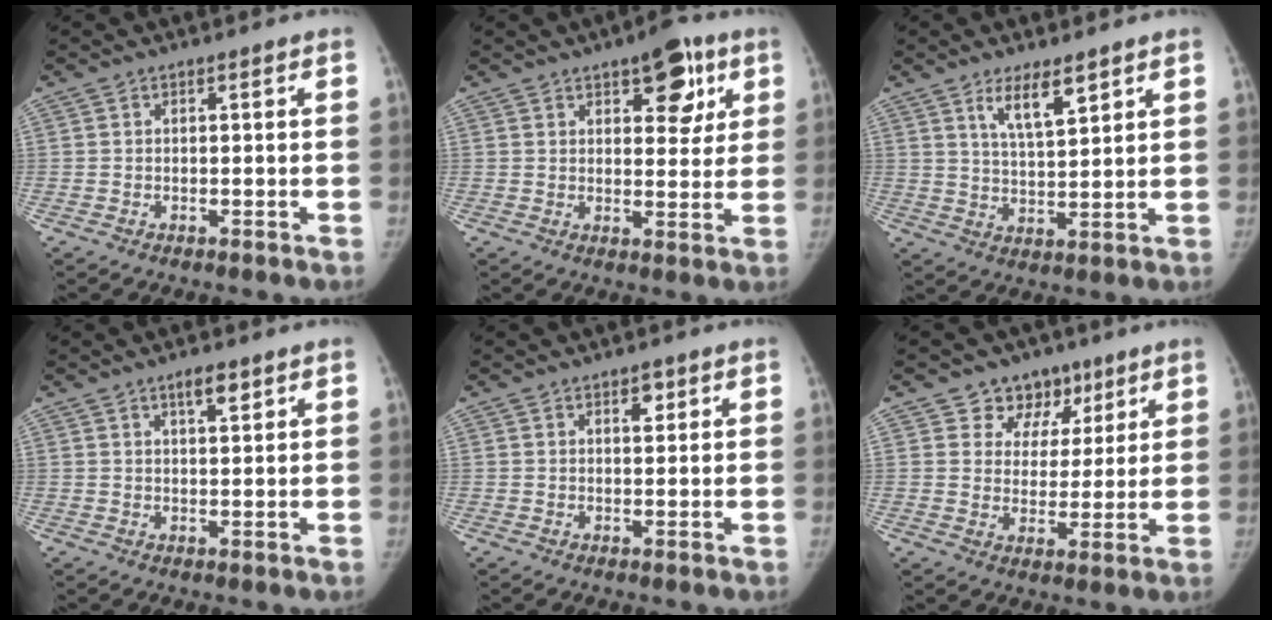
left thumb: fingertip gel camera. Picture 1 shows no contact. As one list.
[{"total": 9.7, "force": [4.9, 4.7, 7.0], "torque": [-0.055, -0.017, 0.062]}, {"total": 6.8, "force": [4.2, 2.0, 5.0], "torque": [-0.077, -0.031, 0.079]}, {"total": 3.4, "force": [2.1, 1.1, 2.4], "torque": [-0.028, -0.012, 0.034]}, {"total": 2.3, "force": [1.2, 1.3, 1.5], "torque": [-0.010, -0.004, 0.016]}, {"total": 8.9, "force": [5.4, 6.9, 1.6], "torque": [0.026, -0.020, 0.084]}]